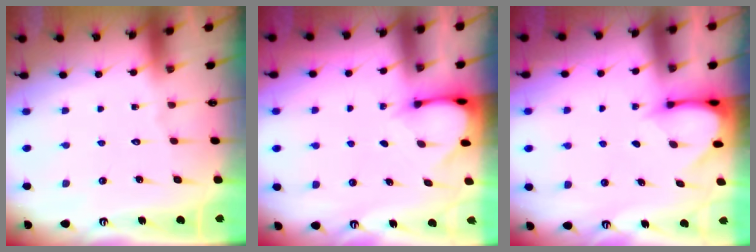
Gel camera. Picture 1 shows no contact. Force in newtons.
{"total": 3.2, "press": 3.2, "slide": 0.2}
{"total": 3.5, "press": 3.5, "slide": 0.2}